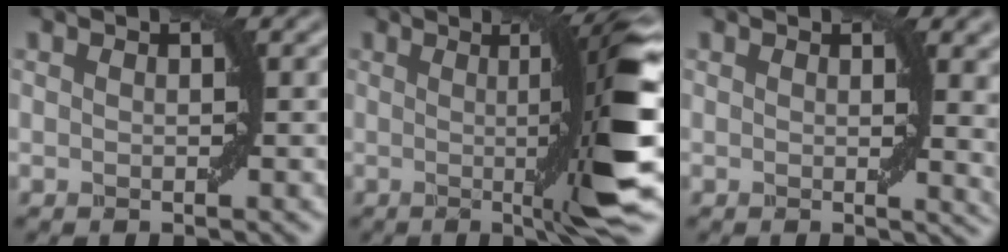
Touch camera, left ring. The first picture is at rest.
{"total": 10.1, "force": [0.1, 1.0, 10.0], "torque": [-0.132, -0.003, 0.008]}
{"total": 4.7, "force": [1.0, 1.5, 4.4], "torque": [-0.038, -0.005, 0.020]}